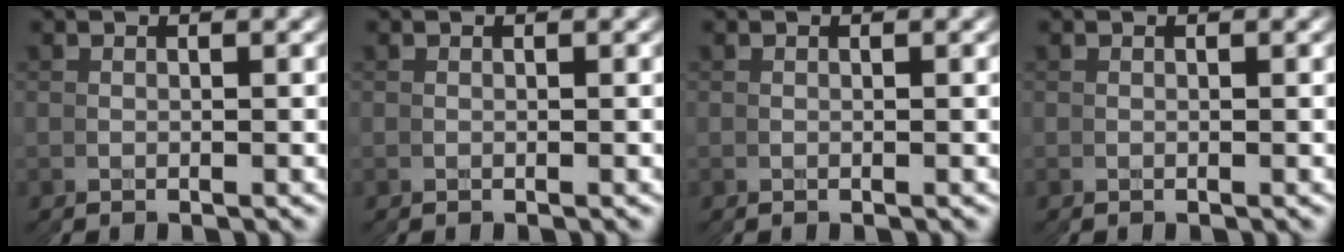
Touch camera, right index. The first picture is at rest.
{"total": 1.7, "force": [0.1, -1.7, -0.5], "torque": [0.019, -0.004, 0.009]}
{"total": 0.0}
{"total": 0.0}